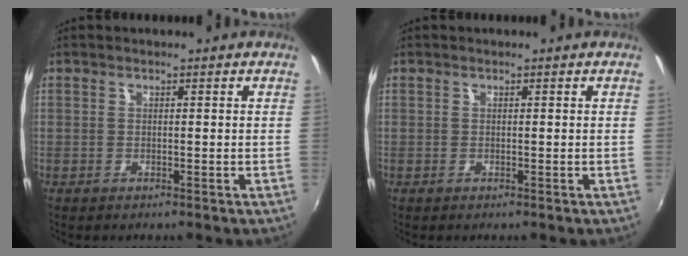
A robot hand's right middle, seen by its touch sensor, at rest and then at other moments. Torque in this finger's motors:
{"motor_torque": [-0.03, -0.03, -0.01, 0.00]}